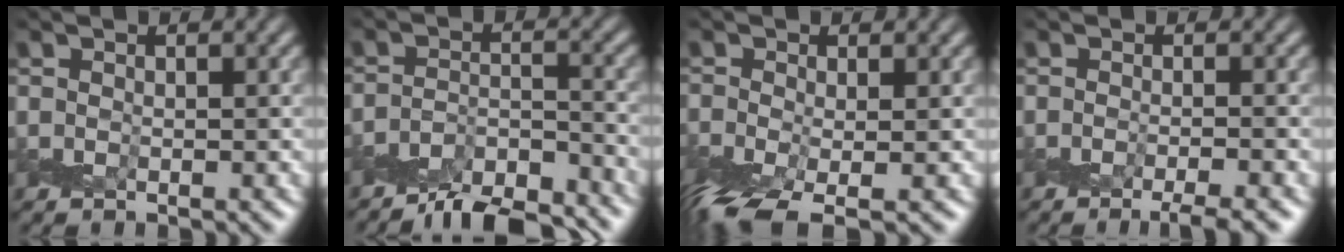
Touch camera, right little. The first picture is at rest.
{"total": 6.8, "force": [-6.3, 1.0, 2.2], "torque": [-0.035, -0.008, -0.108]}
{"total": 5.5, "force": [-3.3, 1.9, 4.0], "torque": [-0.092, -0.018, -0.068]}
{"total": 2.6, "force": [-2.1, -0.1, 1.6], "torque": [-0.023, -0.003, -0.040]}